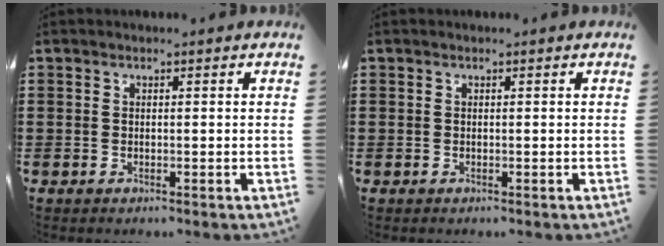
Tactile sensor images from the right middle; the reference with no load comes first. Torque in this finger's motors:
{"motor_torque": [-1.07, -1.07, 0.00, -0.01]}